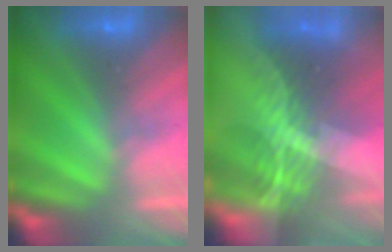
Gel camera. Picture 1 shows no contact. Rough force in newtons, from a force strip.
{"total": 8.3}